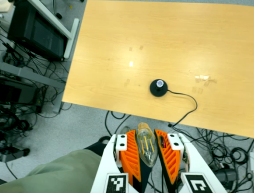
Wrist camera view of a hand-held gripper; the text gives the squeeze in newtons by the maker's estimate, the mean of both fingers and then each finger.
{"total": 20.4, "left": 22.5, "right": 18.3}